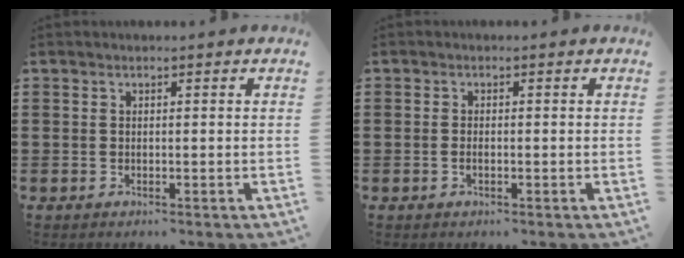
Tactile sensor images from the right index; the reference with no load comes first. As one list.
[{"total": 0.8, "force": [-0.3, 0.3, 0.7], "torque": [-0.015, -0.005, -0.005]}]